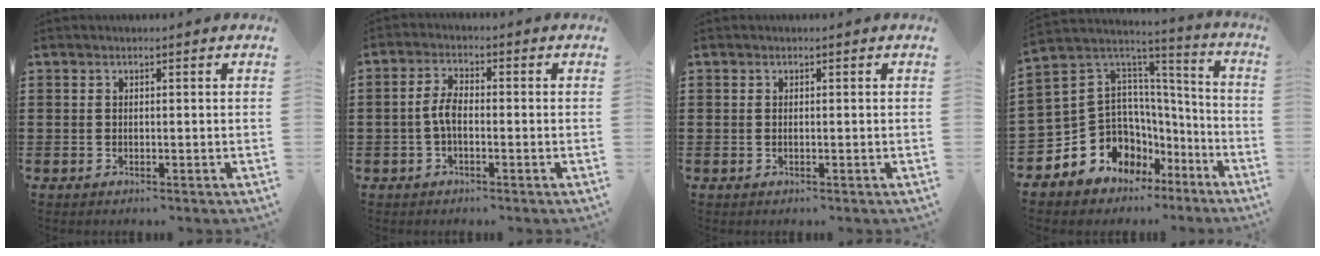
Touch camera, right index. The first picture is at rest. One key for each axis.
{"total": 3.6, "fx": -0.9, "fy": 1.5, "fz": 3.2, "tx": -0.080, "ty": -0.002, "tz": -0.023}
{"total": 0.0}
{"total": 10.3, "fx": -4.3, "fy": 9.1, "fz": 2.2, "tx": -0.095, "ty": -0.022, "tz": -0.071}